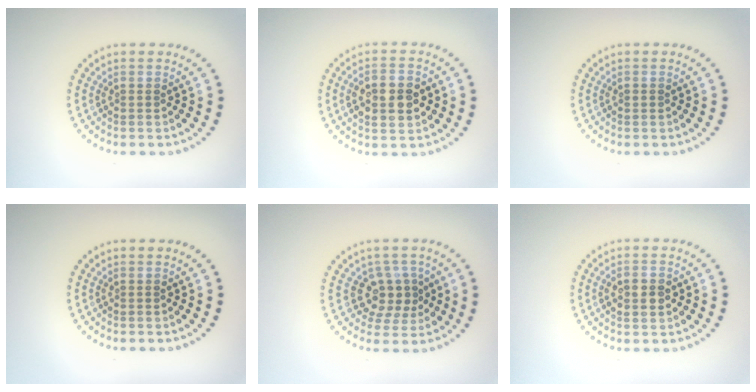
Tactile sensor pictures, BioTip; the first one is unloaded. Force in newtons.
{"total": 4.3, "press": 4.3, "slide": 0.5}
{"total": 0.6, "press": 0.6, "slide": 0.0}
{"total": 0.0}
{"total": 3.0, "press": 2.3, "slide": 1.9}
{"total": 2.1, "press": 2.1, "slide": 0.3}